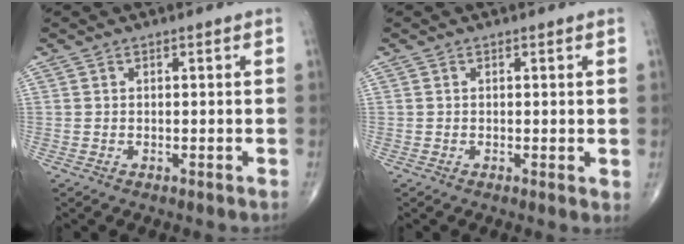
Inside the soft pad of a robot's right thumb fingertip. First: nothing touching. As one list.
[{"total": 1.1, "force": [0.1, 0.3, 1.1], "torque": [-0.017, -0.005, 0.001]}]